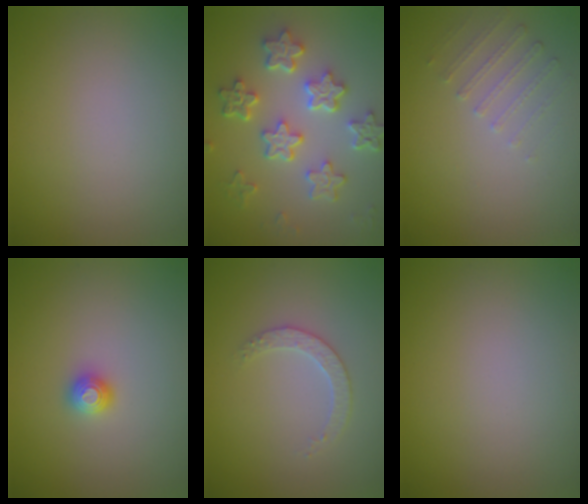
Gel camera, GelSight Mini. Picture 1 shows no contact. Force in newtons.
{"total": 5.9, "press": 4.7, "slide": 3.6}
{"total": 1.3, "press": 0.9, "slide": 1.0}
{"total": 1.1, "press": 1.1, "slide": 0.0}
{"total": 2.2, "press": 2.2, "slide": 0.6}
{"total": 0.0}